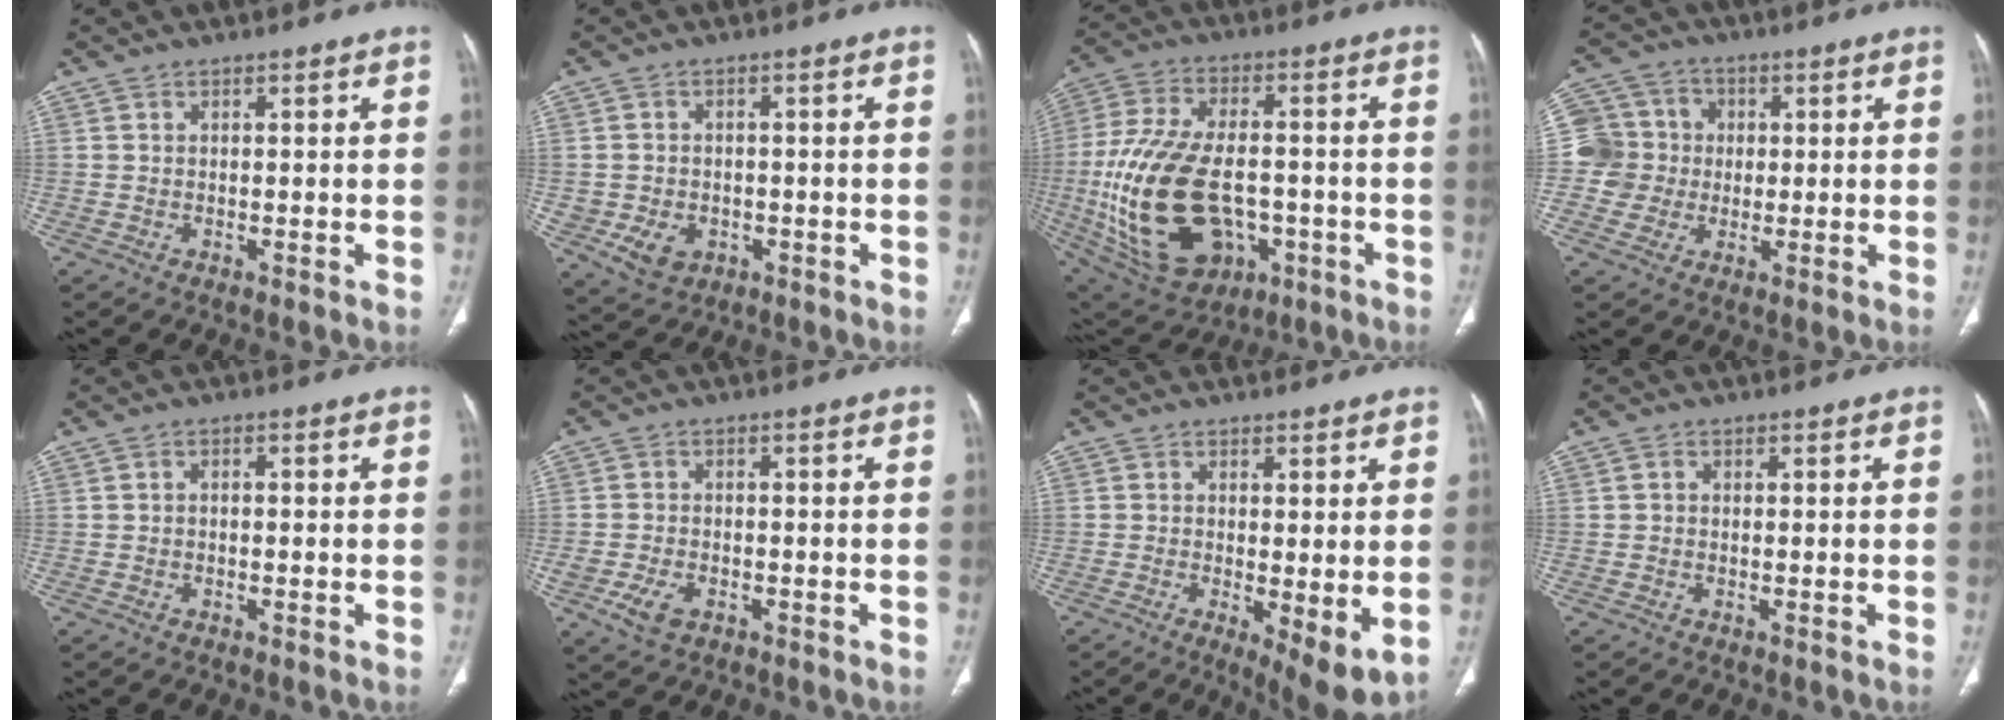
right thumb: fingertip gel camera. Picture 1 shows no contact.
{"total": 6.2, "force": [-1.8, 5.1, 2.9], "torque": [-0.042, 0.010, -0.014]}
{"total": 25.5, "force": [-4.7, 15.6, 19.6], "torque": [-0.396, 0.008, -0.051]}
{"total": 9.6, "force": [0.0, 9.4, 1.8], "torque": [-0.006, 0.022, -0.003]}
{"total": 0.8, "force": [-0.2, 0.6, 0.6], "torque": [-0.007, 0.003, -0.006]}
{"total": 4.8, "force": [-2.1, 3.1, 3.1], "torque": [-0.063, 0.006, -0.034]}
{"total": 7.7, "force": [-1.1, 2.4, 7.2], "torque": [-0.113, -0.026, -0.014]}
{"total": 0.8, "force": [0.0, 0.7, 0.3], "torque": [-0.003, 0.002, -0.002]}